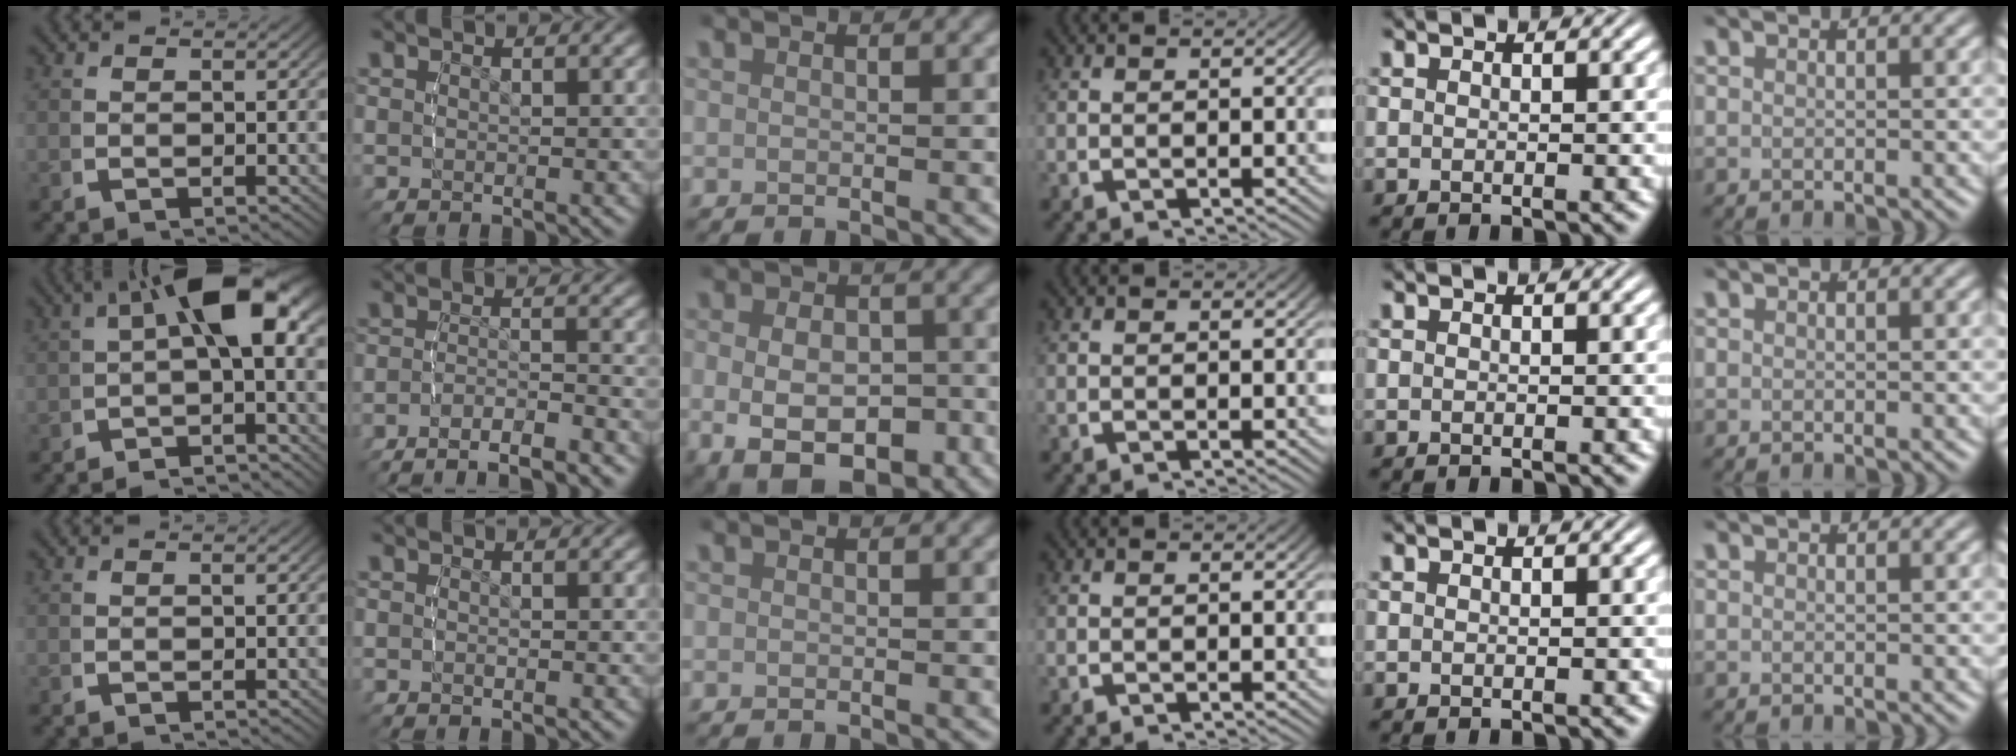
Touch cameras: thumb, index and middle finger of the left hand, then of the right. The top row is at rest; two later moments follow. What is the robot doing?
{"motion": "lift_and_place", "object": "bandage"}